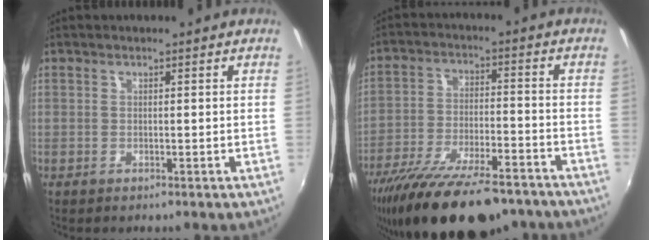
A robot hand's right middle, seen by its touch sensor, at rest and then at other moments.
{"total": 22.4, "force": [-17.5, 6.9, 12.2], "torque": [-0.228, -0.040, -0.266]}